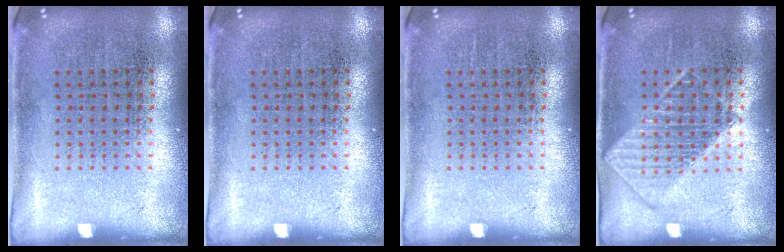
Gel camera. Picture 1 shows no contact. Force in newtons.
{"total": 0.0}
{"total": 0.0}
{"total": 1.0, "press": 1.0, "slide": 0.1}